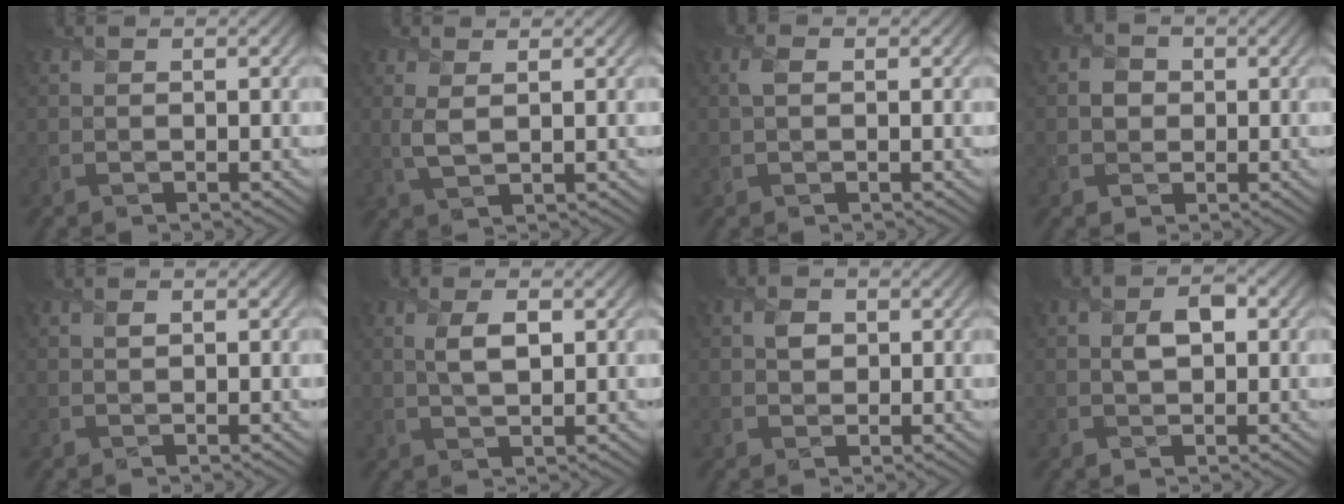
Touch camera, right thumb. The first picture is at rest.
{"total": 2.3, "force": [0.8, 0.8, 2.0], "torque": [-0.050, -0.001, 0.019]}
{"total": 1.4, "force": [0.3, 0.7, 1.1], "torque": [-0.029, 0.002, 0.004]}
{"total": 2.1, "force": [0.1, 2.0, 0.6], "torque": [-0.011, -0.002, -0.004]}
{"total": 0.9, "force": [0.3, 0.6, 0.6], "torque": [-0.009, -0.002, 0.006]}
{"total": 3.3, "force": [0.9, 1.4, 2.8], "torque": [-0.061, -0.001, 0.020]}
{"total": 2.2, "force": [0.5, 1.9, 1.0], "torque": [-0.020, -0.003, 0.007]}
{"total": 3.1, "force": [0.4, 2.0, 2.3], "torque": [-0.041, 0.001, 0.006]}